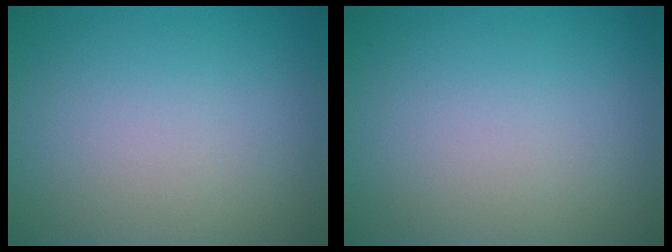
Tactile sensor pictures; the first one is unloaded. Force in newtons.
{"total": 0.0}